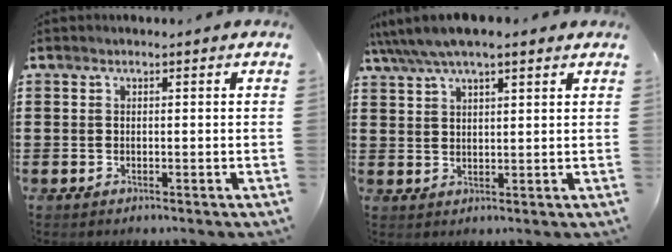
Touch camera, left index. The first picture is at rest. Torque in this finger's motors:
{"motor_torque": [-0.56, -0.41, -0.34, 0.11]}